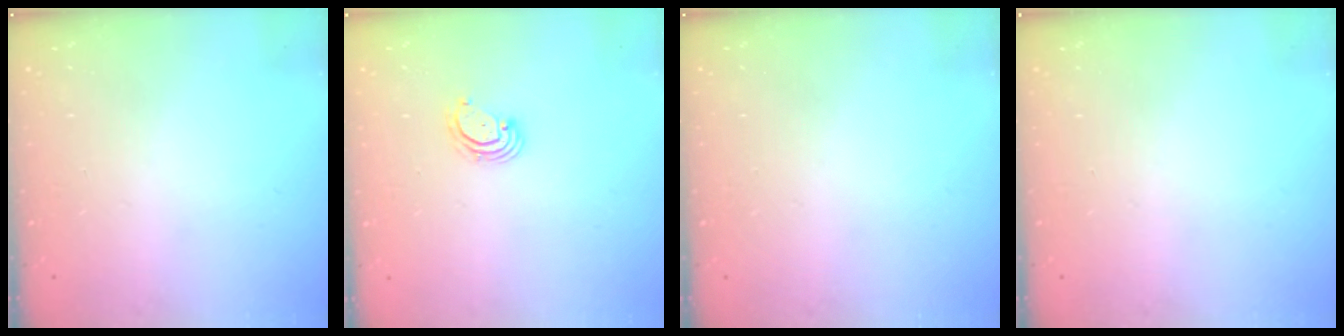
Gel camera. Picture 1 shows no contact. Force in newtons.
{"total": 2.8, "press": 2.8, "slide": 0.2}
{"total": 0.0}
{"total": 0.0}